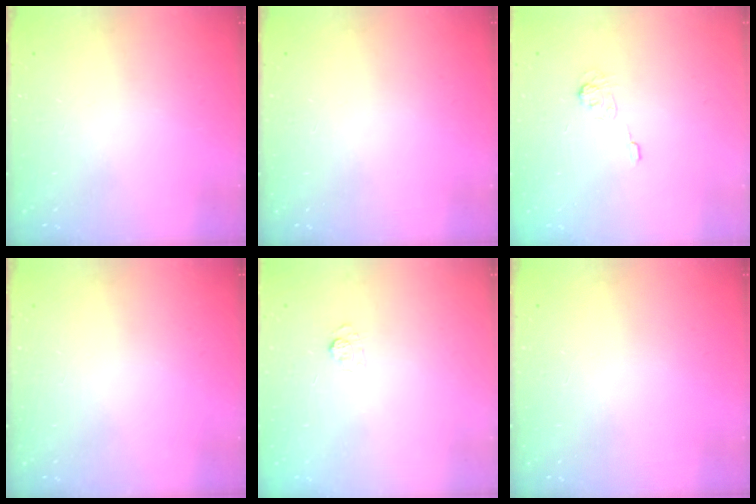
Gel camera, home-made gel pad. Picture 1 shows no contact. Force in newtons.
{"total": 0.0}
{"total": 3.1, "press": 2.6, "slide": 1.7}
{"total": 0.0}
{"total": 2.1, "press": 1.6, "slide": 1.3}
{"total": 0.0}